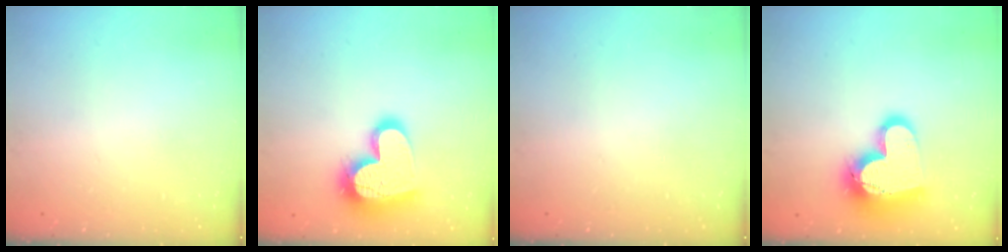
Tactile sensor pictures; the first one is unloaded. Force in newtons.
{"total": 18.7, "press": 18.6, "slide": 1.4}
{"total": 0.0}
{"total": 17.4, "press": 17.4, "slide": 1.3}